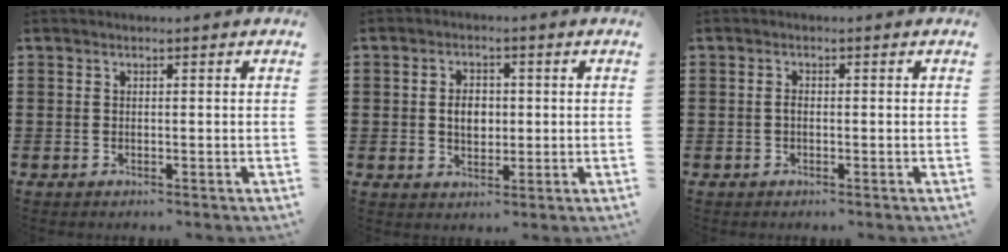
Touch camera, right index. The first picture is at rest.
{"total": 3.6, "force": [0.1, 2.4, 2.7], "torque": [-0.043, 0.003, -0.005]}
{"total": 0.9, "force": [-0.3, 0.4, 0.7], "torque": [-0.024, -0.005, -0.007]}